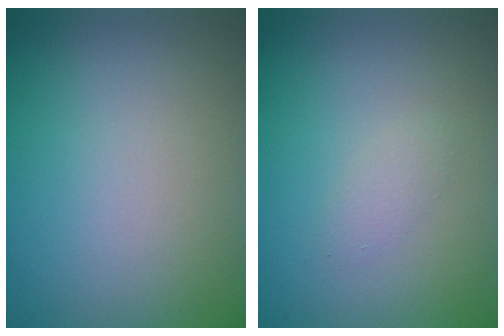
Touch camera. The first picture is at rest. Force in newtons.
{"total": 1.0, "press": 1.0, "slide": 0.0}